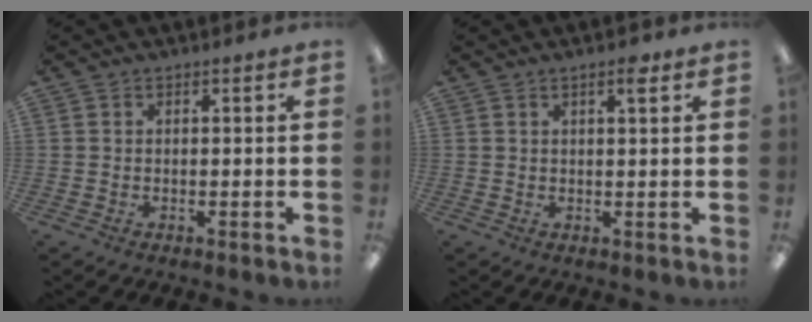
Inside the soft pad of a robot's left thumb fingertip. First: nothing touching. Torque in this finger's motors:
{"motor_torque": [0.03, 0.13, -0.31, 0.16, 0.03]}